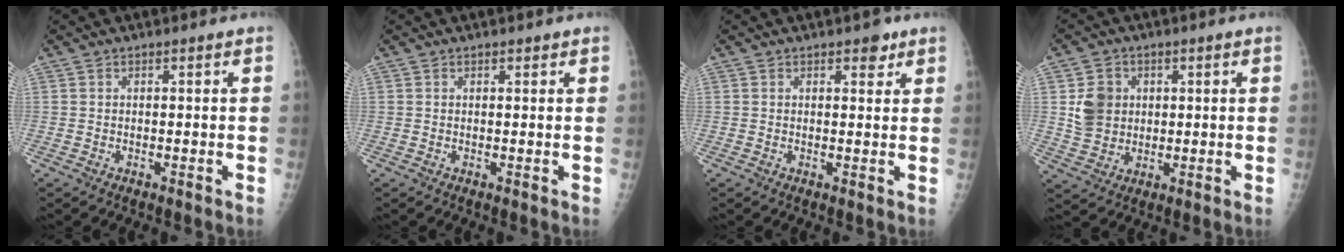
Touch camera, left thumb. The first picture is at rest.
{"total": 0.6, "force": [0.4, 0.3, 0.3], "torque": [0.000, -0.002, 0.005]}
{"total": 2.4, "force": [1.5, 1.3, 1.3], "torque": [-0.001, -0.006, 0.019]}
{"total": 7.0, "force": [1.3, 6.2, 2.9], "torque": [-0.027, -0.005, 0.028]}